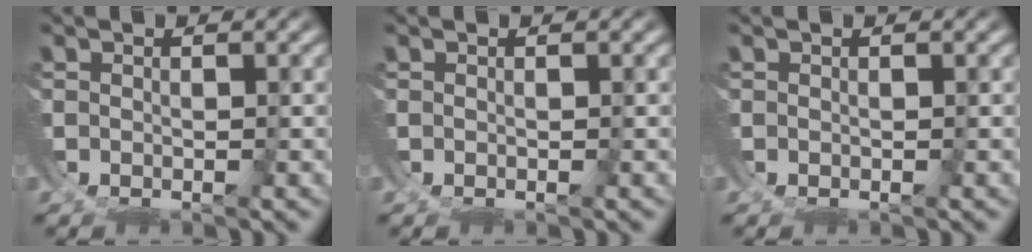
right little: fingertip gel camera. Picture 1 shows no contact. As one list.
[{"total": 0.0}, {"total": 0.0}]